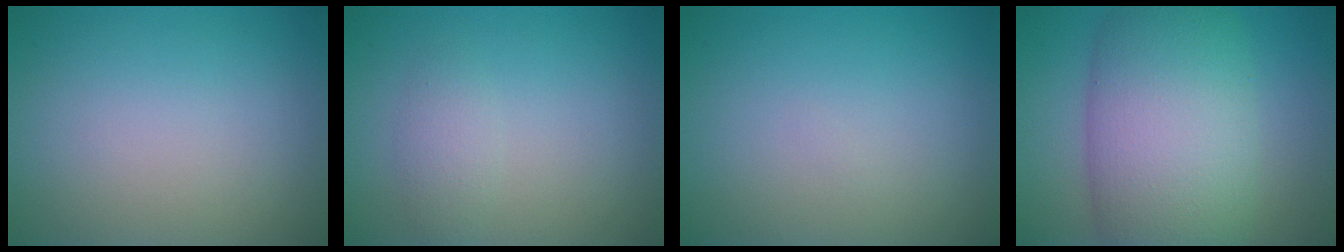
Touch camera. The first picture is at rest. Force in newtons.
{"total": 1.6, "press": 1.6, "slide": 0.1}
{"total": 0.0}
{"total": 12.0, "press": 12.0, "slide": 0.6}